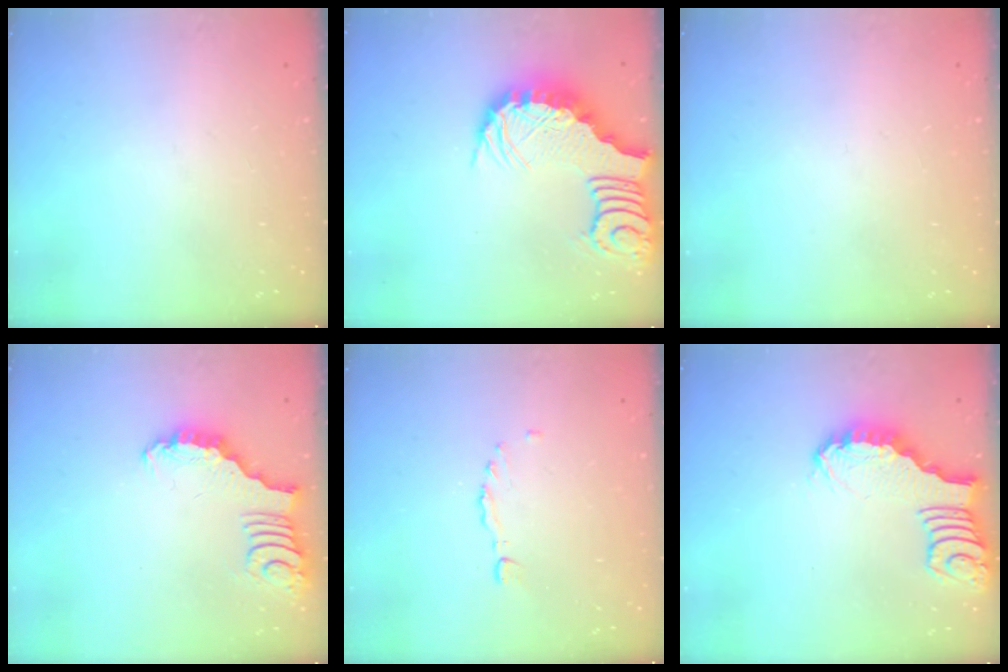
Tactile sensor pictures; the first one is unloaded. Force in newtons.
{"total": 3.8, "press": 3.7, "slide": 0.7}
{"total": 0.0}
{"total": 2.8, "press": 2.8, "slide": 0.3}
{"total": 0.6, "press": 0.5, "slide": 0.3}
{"total": 2.1, "press": 2.1, "slide": 0.2}